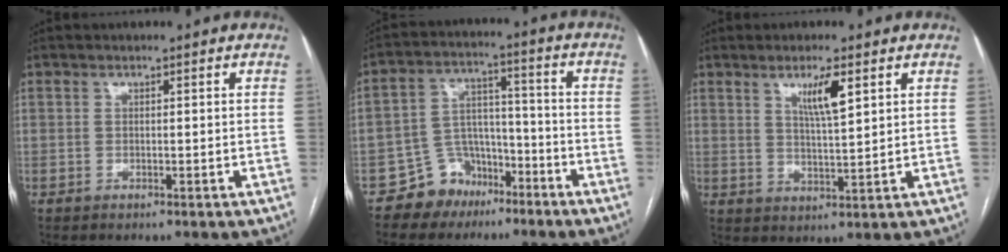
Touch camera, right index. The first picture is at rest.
{"total": 7.9, "force": [-5.5, 5.5, 1.4], "torque": [-0.021, 0.027, -0.092]}
{"total": 5.4, "force": [2.7, 0.4, 4.7], "torque": [-0.081, -0.007, 0.048]}